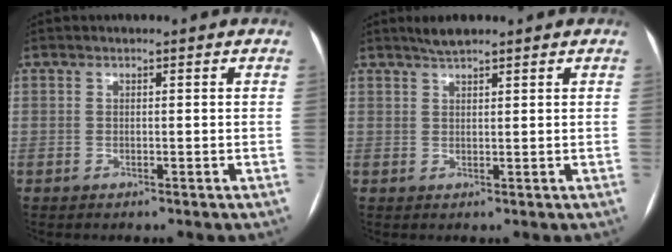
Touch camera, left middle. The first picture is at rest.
{"total": 2.5, "force": [2.2, 0.3, 1.3], "torque": [-0.029, 0.007, 0.040]}